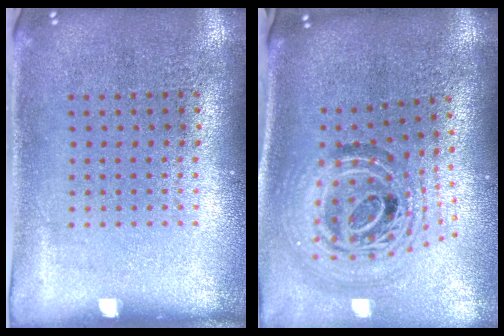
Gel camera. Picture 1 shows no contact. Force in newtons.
{"total": 1.9, "press": 1.5, "slide": 1.0}